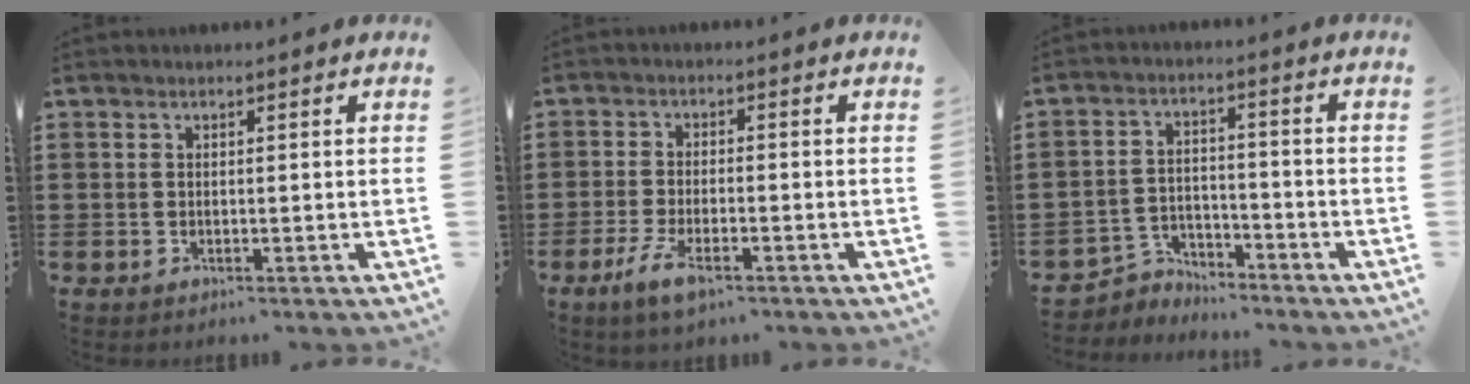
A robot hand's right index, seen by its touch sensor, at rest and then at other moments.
{"total": 4.1, "force": [-2.5, 1.0, 3.1], "torque": [-0.071, -0.007, -0.048]}
{"total": 3.6, "force": [-3.4, 1.2, 0.0], "torque": [-0.010, 0.005, -0.073]}